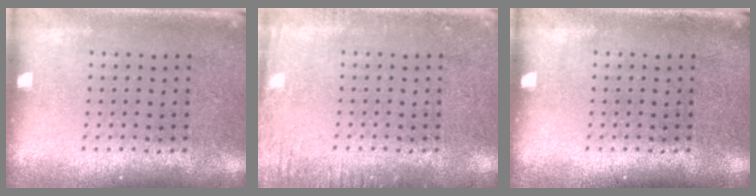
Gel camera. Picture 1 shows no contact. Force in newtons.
{"total": 1.7, "press": 1.7, "slide": 0.2}
{"total": 0.0}